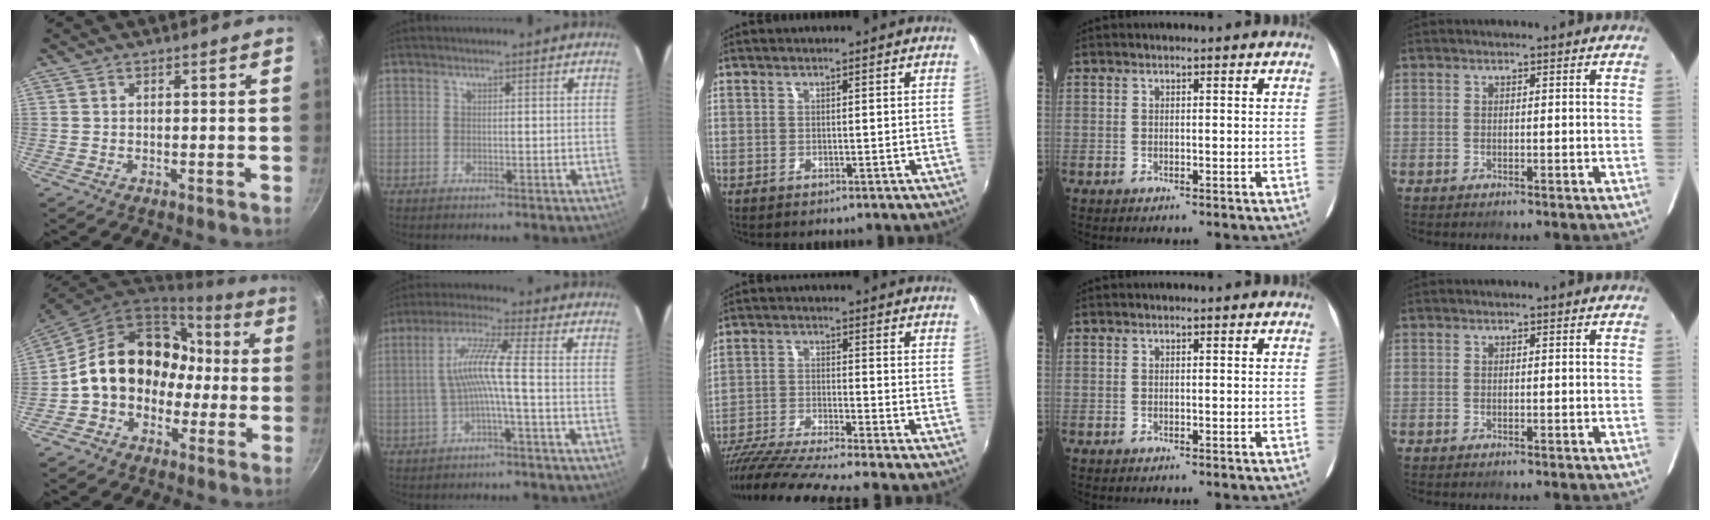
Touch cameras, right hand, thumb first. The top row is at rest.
{"thumb": {"total": 18.5, "force": [-1.1, 14.8, 11.1], "torque": [-0.145, 0.077, -0.022]}, "index": {"total": 7.5, "force": [-1.3, -0.8, 7.3], "torque": [-0.156, 0.008, -0.020]}, "middle": {"total": 15.1, "force": [-12.9, -1.2, 7.8], "torque": [-0.162, -0.044, -0.230]}}